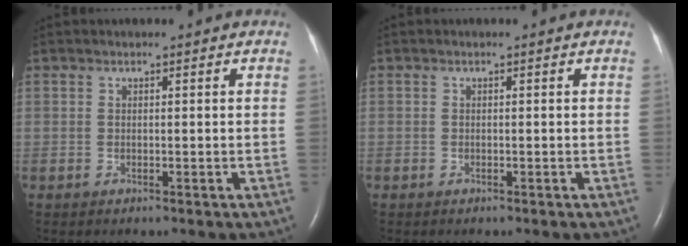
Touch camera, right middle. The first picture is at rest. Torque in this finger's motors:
{"motor_torque": [-0.34, -0.24, -0.47, -0.21]}